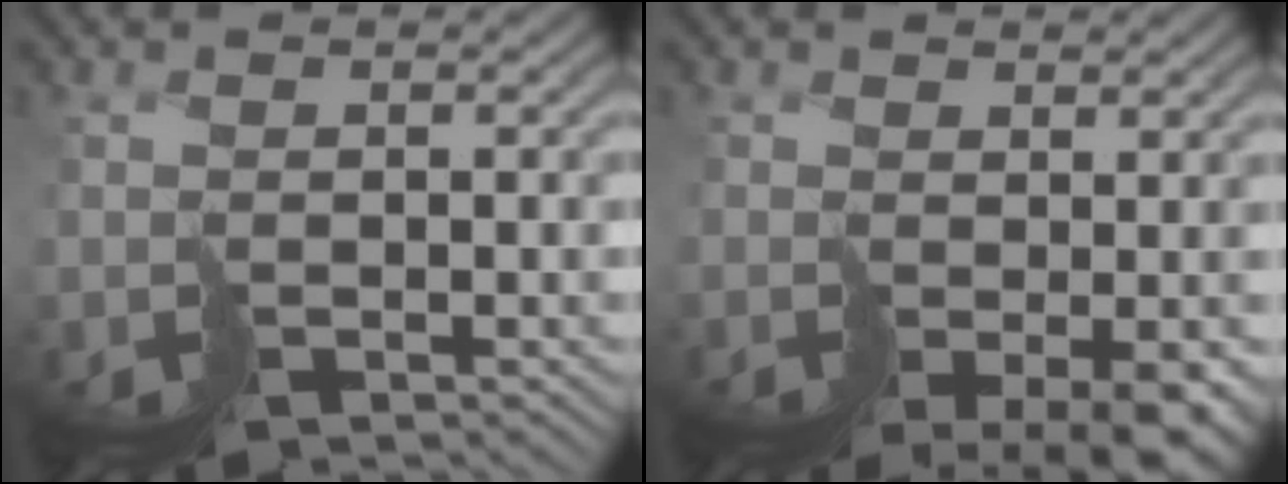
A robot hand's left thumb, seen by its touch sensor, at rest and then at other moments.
{"total": 7.7, "force": [-3.4, 3.4, 5.9], "torque": [-0.105, -0.033, -0.027]}